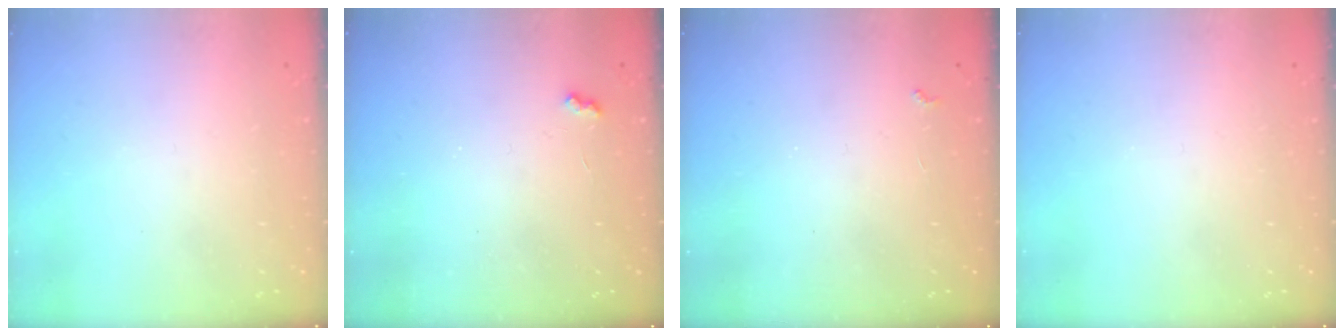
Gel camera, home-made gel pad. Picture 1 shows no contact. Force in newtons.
{"total": 3.3, "press": 3.3, "slide": 0.5}
{"total": 2.9, "press": 2.9, "slide": 0.5}
{"total": 0.0}